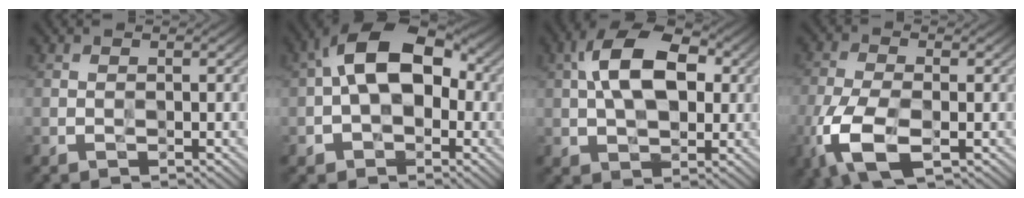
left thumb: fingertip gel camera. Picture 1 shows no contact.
{"total": 12.5, "force": [0.4, 7.9, 9.8], "torque": [-0.170, 0.024, -0.008]}
{"total": 11.3, "force": [2.0, 6.6, 9.0], "torque": [-0.175, 0.018, 0.027]}
{"total": 9.0, "force": [-3.7, 3.9, 7.1], "torque": [-0.174, -0.016, -0.077]}